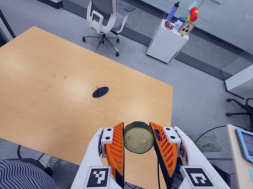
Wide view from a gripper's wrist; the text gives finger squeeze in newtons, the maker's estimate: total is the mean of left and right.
{"total": 9.2, "left": 8.3, "right": 10.0}